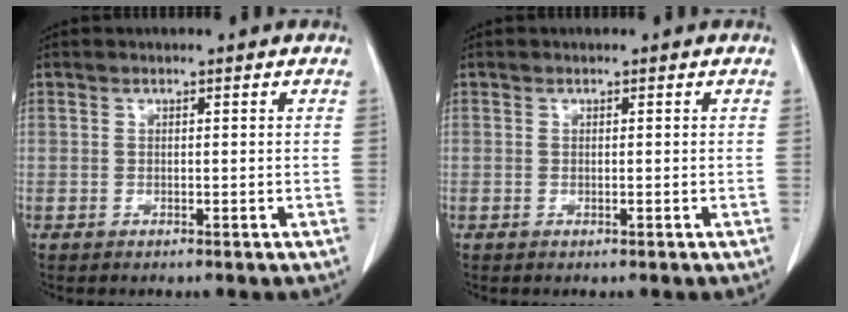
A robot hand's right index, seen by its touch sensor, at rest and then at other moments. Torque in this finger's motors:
{"motor_torque": [0.00, 0.00, 0.00, 0.00]}